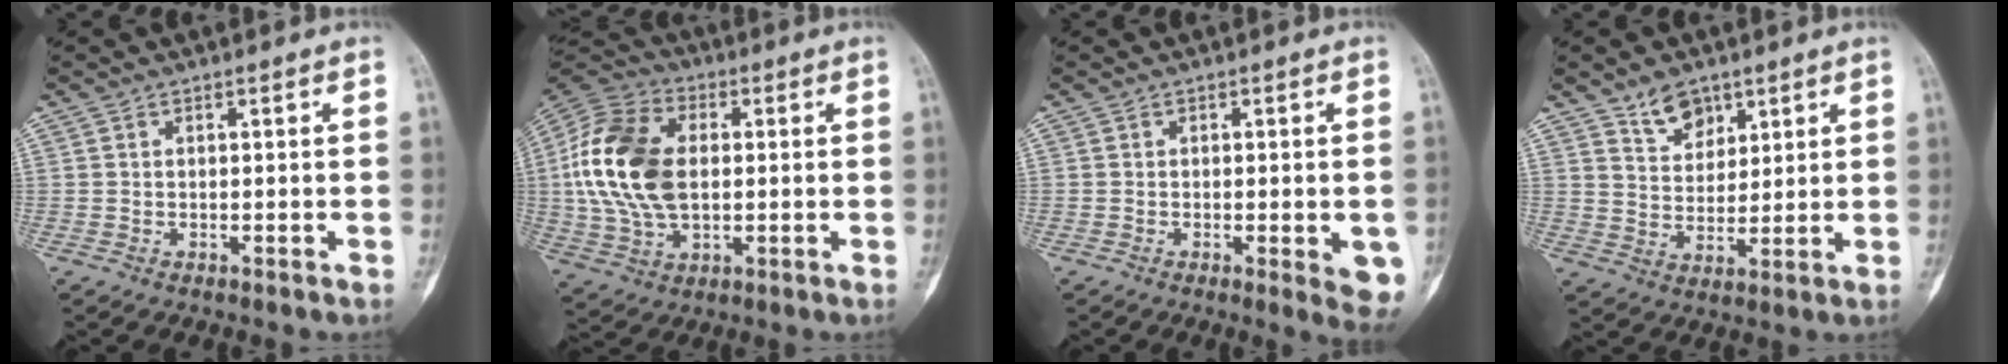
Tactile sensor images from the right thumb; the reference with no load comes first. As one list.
[{"total": 18.8, "force": [1.1, 11.9, 14.5], "torque": [-0.291, 0.011, 0.020]}, {"total": 6.9, "force": [-1.7, 2.0, 6.4], "torque": [-0.065, -0.012, -0.017]}, {"total": 6.3, "force": [4.4, 3.9, 2.4], "torque": [-0.016, -0.034, 0.085]}]